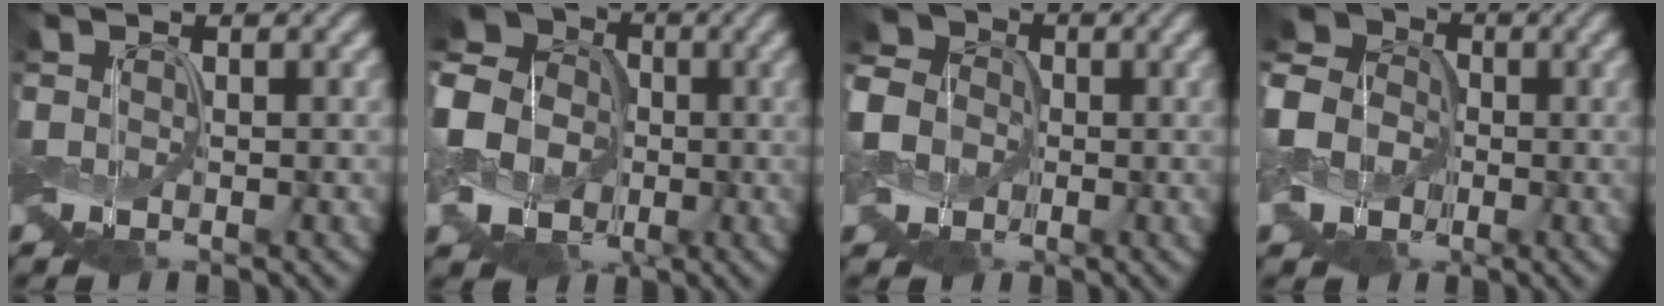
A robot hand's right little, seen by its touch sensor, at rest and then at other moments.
{"total": 14.9, "force": [-2.6, 13.5, 5.6], "torque": [-0.162, 0.004, -0.092]}
{"total": 9.6, "force": [-1.3, 8.8, 3.7], "torque": [-0.106, 0.015, -0.066]}
{"total": 9.8, "force": [-3.2, 8.4, 3.8], "torque": [-0.101, 0.002, -0.101]}